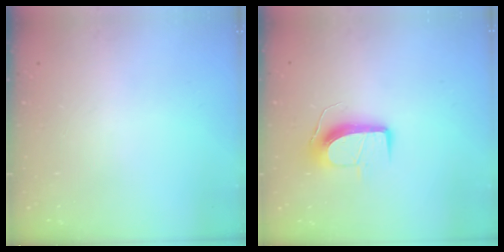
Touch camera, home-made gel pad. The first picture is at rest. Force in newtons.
{"total": 10.2, "press": 10.2, "slide": 0.0}